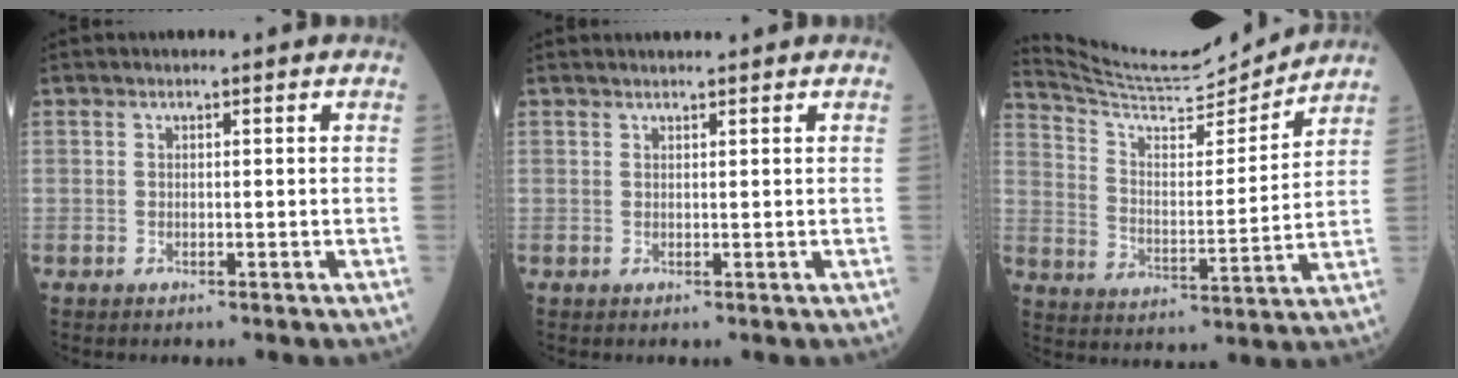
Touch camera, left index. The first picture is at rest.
{"total": 1.3, "force": [1.2, 0.0, 0.4], "torque": [-0.005, 0.010, 0.022]}
{"total": 14.2, "force": [14.0, -0.3, 2.4], "torque": [-0.058, -0.015, 0.231]}